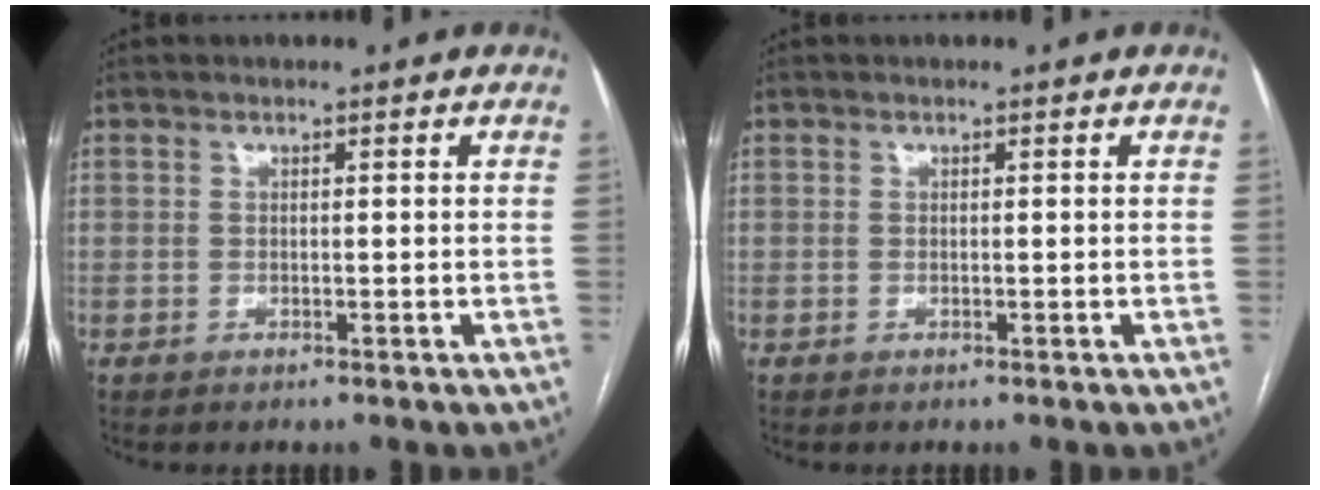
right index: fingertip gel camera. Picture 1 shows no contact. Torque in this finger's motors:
{"motor_torque": [0.09, 0.01, 0.00, 0.00]}